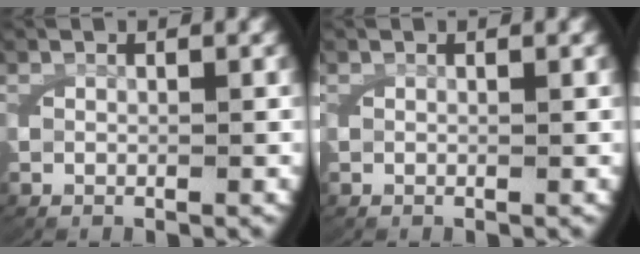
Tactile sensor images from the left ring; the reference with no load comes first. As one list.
[{"total": 0.0}]